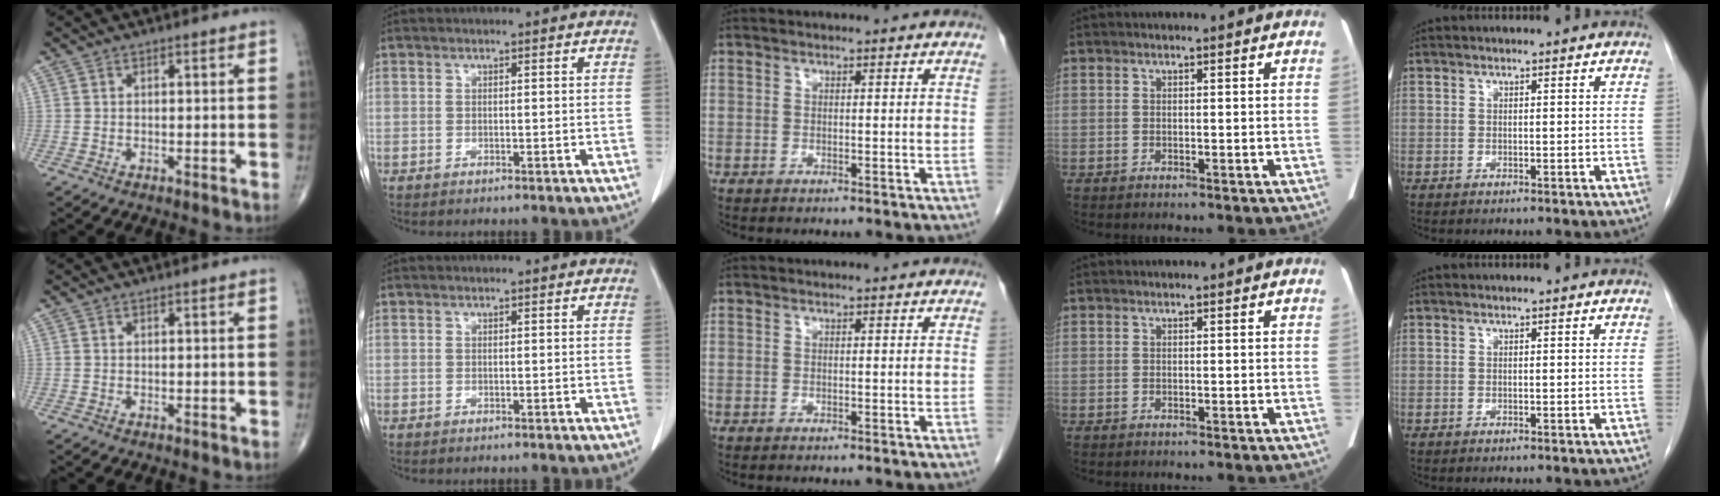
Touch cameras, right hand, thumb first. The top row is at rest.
{}